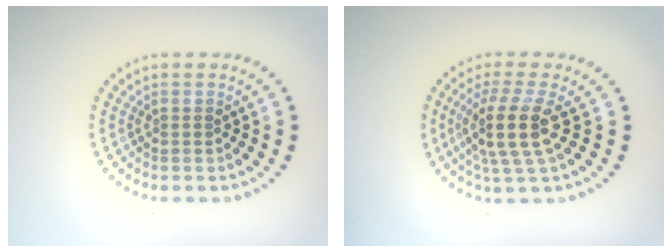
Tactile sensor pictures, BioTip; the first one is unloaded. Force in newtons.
{"total": 4.3, "press": 3.4, "slide": 2.5}